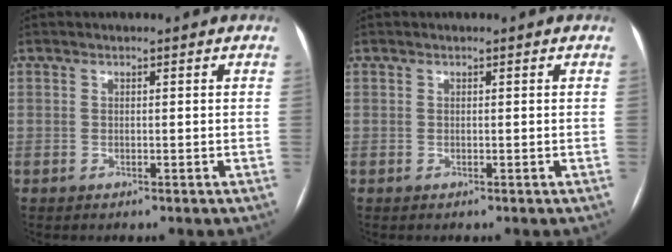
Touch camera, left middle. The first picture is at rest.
{"total": 0.0}